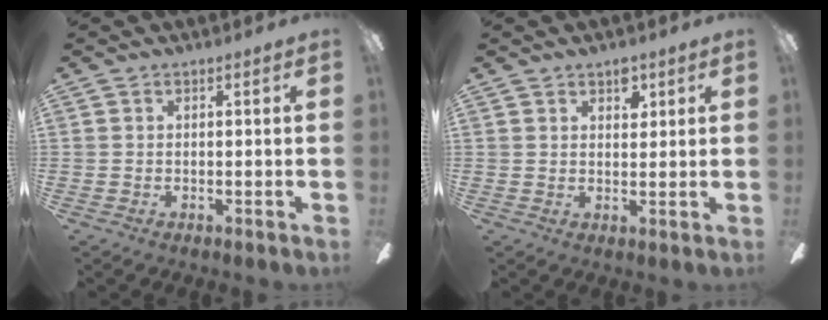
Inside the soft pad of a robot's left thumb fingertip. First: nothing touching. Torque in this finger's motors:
{"motor_torque": [-0.07, -0.02, -0.24, 0.05, 0.00]}